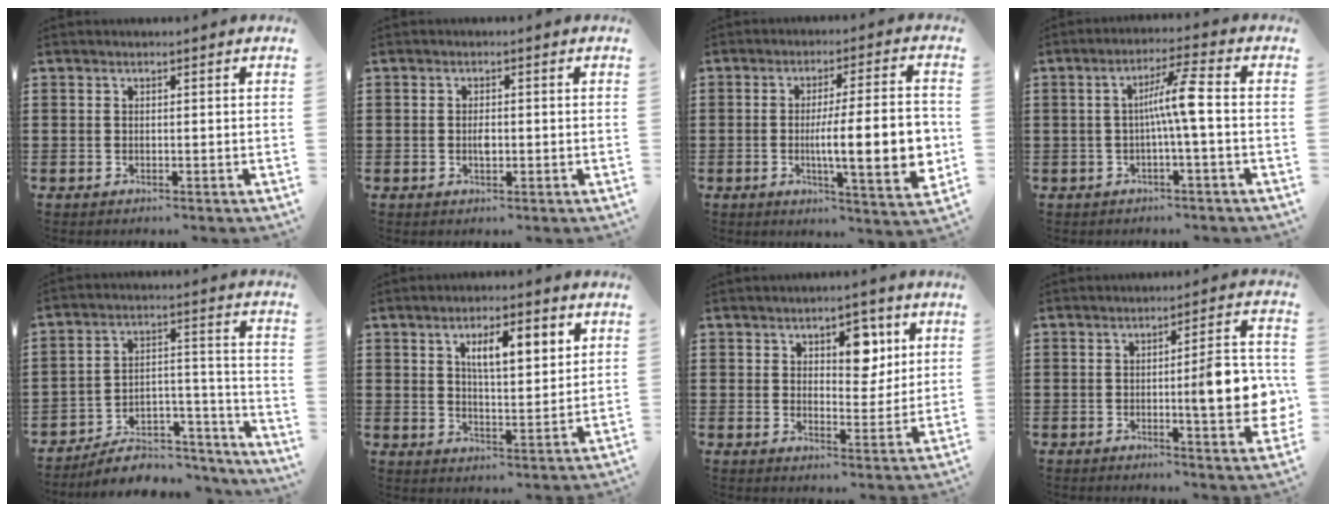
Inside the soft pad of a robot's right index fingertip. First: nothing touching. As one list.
[{"total": 1.9, "force": [-0.3, 0.8, 1.7], "torque": [-0.033, 0.000, -0.005]}, {"total": 13.1, "force": [-1.6, 2.9, 12.7], "torque": [-0.175, -0.014, -0.032]}, {"total": 6.4, "force": [-0.5, 0.1, 6.4], "torque": [-0.120, 0.005, -0.017]}, {"total": 7.4, "force": [-6.3, 2.7, 2.7], "torque": [-0.044, 0.017, -0.119]}, {"total": 6.8, "force": [2.8, 2.2, 5.8], "torque": [-0.094, -0.002, 0.040]}, {"total": 5.9, "force": [3.0, 3.5, 3.6], "torque": [-0.052, 0.004, 0.045]}, {"total": 9.3, "force": [-0.6, 1.5, 9.1], "torque": [-0.122, -0.011, -0.017]}]